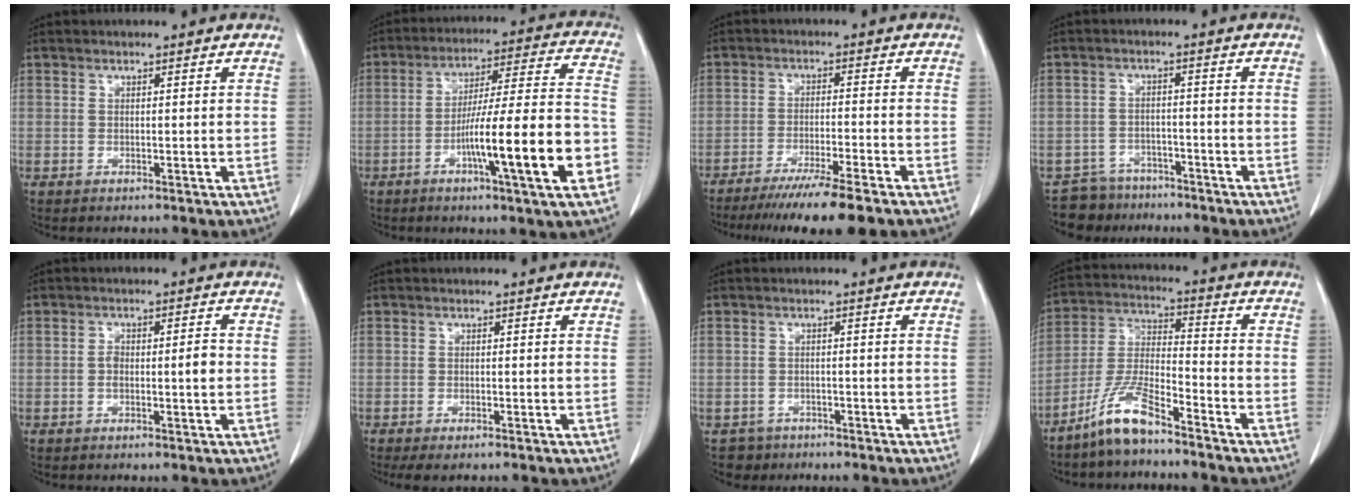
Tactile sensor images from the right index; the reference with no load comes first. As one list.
[{"total": 18.0, "force": [-6.1, 0.4, 16.9], "torque": [-0.245, 0.007, -0.094]}, {"total": 11.2, "force": [-8.8, -0.6, 6.9], "torque": [-0.096, -0.030, -0.138]}, {"total": 5.8, "force": [-4.9, 3.1, -0.8], "torque": [0.020, 0.013, -0.082]}, {"total": 3.5, "force": [-0.4, 1.0, 3.3], "torque": [-0.058, 0.009, -0.007]}, {"total": 2.8, "force": [-2.2, 0.9, 1.5], "torque": [-0.025, -0.007, -0.031]}, {"total": 2.8, "force": [-1.8, 2.0, -0.6], "torque": [0.007, 0.008, -0.032]}, {"total": 9.0, "force": [-6.9, 1.3, 5.6], "torque": [-0.130, -0.010, -0.142]}]